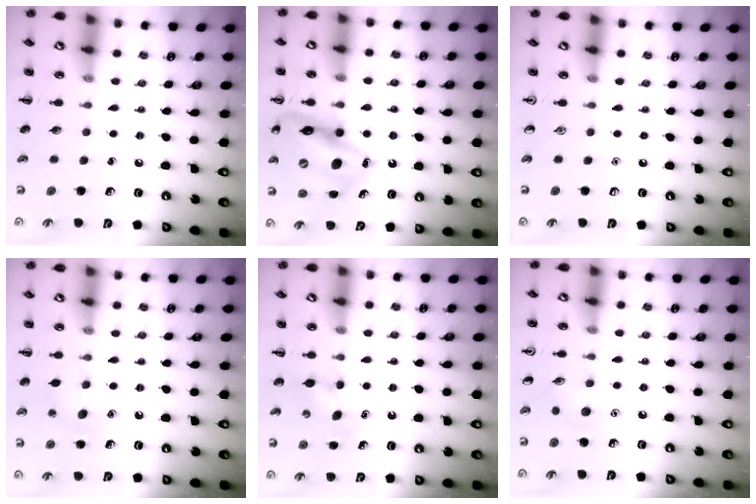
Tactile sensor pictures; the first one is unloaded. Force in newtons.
{"total": 16.3, "press": 15.8, "slide": 3.9}
{"total": 0.0}
{"total": 5.4, "press": 5.3, "slide": 1.0}
{"total": 4.1, "press": 3.9, "slide": 1.3}
{"total": 4.5, "press": 4.3, "slide": 1.2}